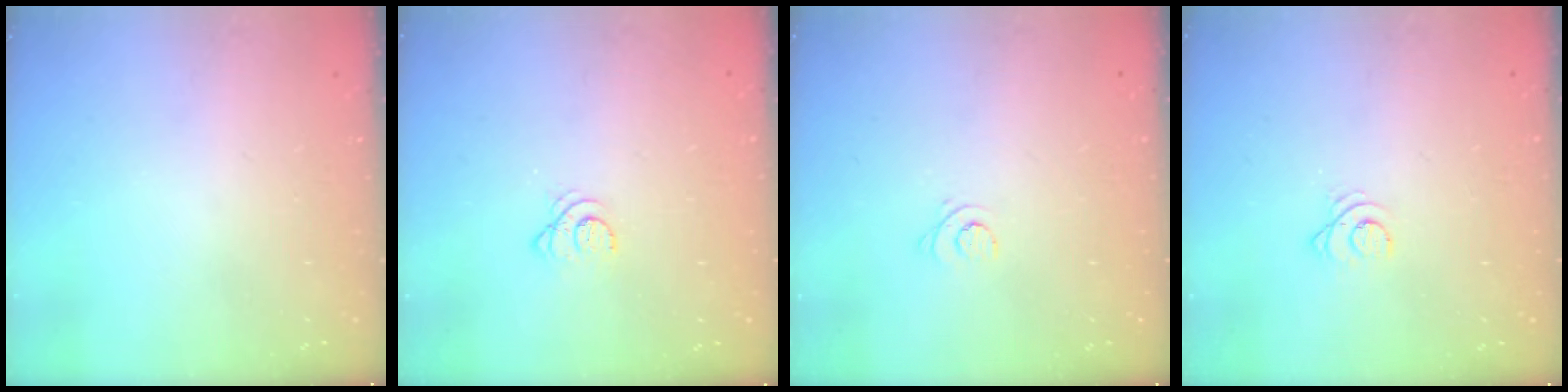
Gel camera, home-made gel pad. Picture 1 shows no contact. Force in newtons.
{"total": 2.9, "press": 2.9, "slide": 0.4}
{"total": 2.5, "press": 2.5, "slide": 0.3}
{"total": 2.4, "press": 2.4, "slide": 0.2}